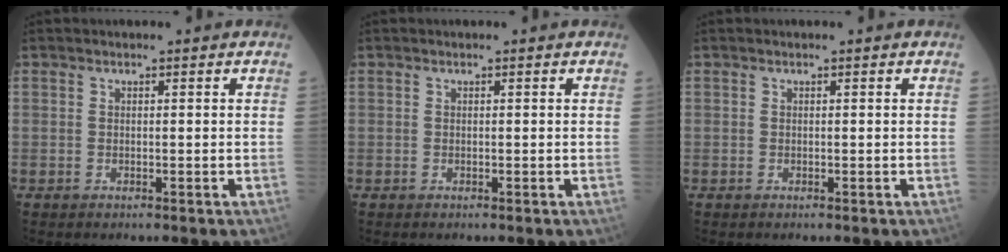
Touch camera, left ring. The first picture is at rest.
{"total": 0.0}
{"total": 0.0}